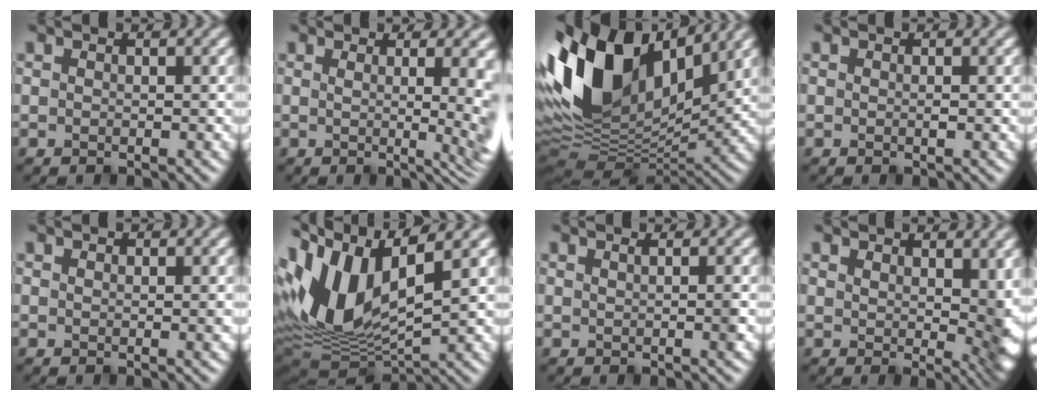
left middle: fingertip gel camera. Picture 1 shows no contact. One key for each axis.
{"total": 11.3, "fx": 2.8, "fy": 4.4, "fz": 10.1, "tx": -0.081, "ty": 0.042, "tz": 0.020}
{"total": 14.0, "fx": 4.7, "fy": 8.2, "fz": 10.4, "tx": -0.208, "ty": 0.025, "tz": 0.080}
{"total": 0.0}
{"total": 0.9, "fx": 0.6, "fy": 0.3, "fz": 0.7, "tx": -0.008, "ty": -0.002, "tz": 0.011}
{"total": 12.2, "fx": 2.8, "fy": 6.3, "fz": 10.0, "tx": -0.218, "ty": 0.004, "tz": 0.051}
{"total": 1.9, "fx": 0.9, "fy": 0.7, "fz": 1.5, "tx": -0.008, "ty": 0.000, "tz": -0.003}
{"total": 9.0, "fx": 3.6, "fy": 4.1, "fz": 7.2, "tx": -0.091, "ty": 0.003, "tz": 0.070}